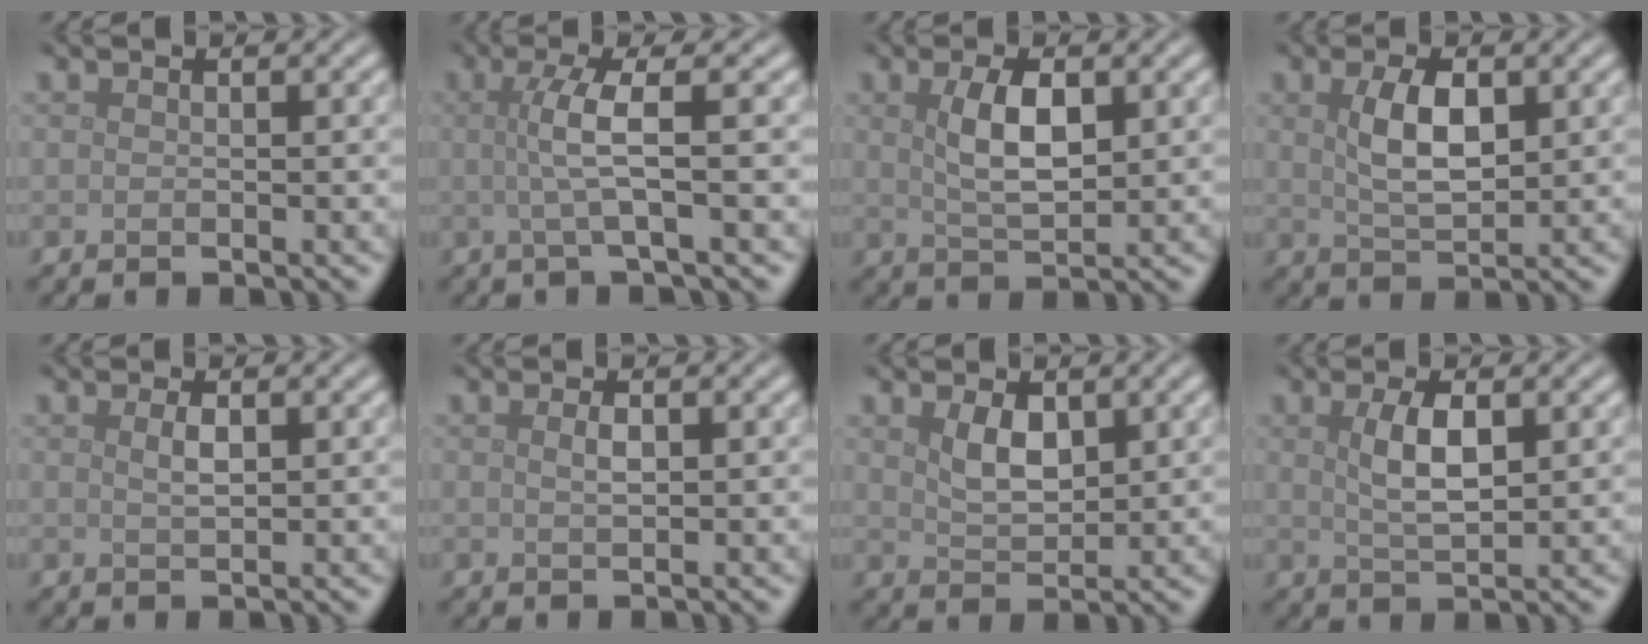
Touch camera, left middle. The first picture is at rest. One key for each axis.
{"total": 3.7, "fx": 0.2, "fy": 0.6, "fz": 3.7, "tx": -0.067, "ty": 0.002, "tz": -0.003}
{"total": 4.1, "fx": 1.1, "fy": 1.7, "fz": 3.5, "tx": -0.074, "ty": 0.001, "tz": 0.023}
{"total": 4.2, "fx": 1.1, "fy": 1.9, "fz": 3.5, "tx": -0.073, "ty": 0.000, "tz": 0.023}
{"total": 1.4, "fx": 0.5, "fy": 0.4, "fz": 1.2, "tx": -0.025, "ty": -0.001, "tz": 0.012}
{"total": 1.1, "fx": 0.3, "fy": 0.4, "fz": 0.9, "tx": -0.019, "ty": 0.000, "tz": 0.008}
{"total": 2.7, "fx": 1.2, "fy": 1.5, "fz": 1.9, "tx": -0.041, "ty": -0.004, "tz": 0.028}
{"total": 3.5, "fx": 1.0, "fy": 1.2, "fz": 3.2, "tx": -0.064, "ty": 0.000, "tz": 0.021}